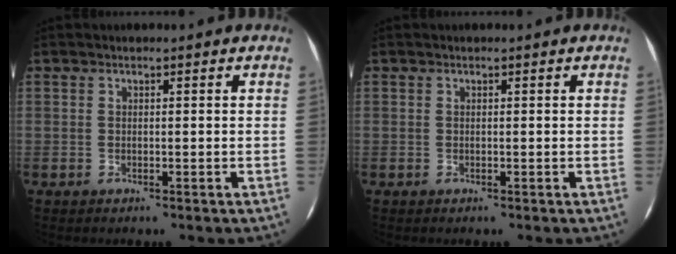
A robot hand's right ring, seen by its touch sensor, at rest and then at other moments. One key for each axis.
{"total": 0.0}